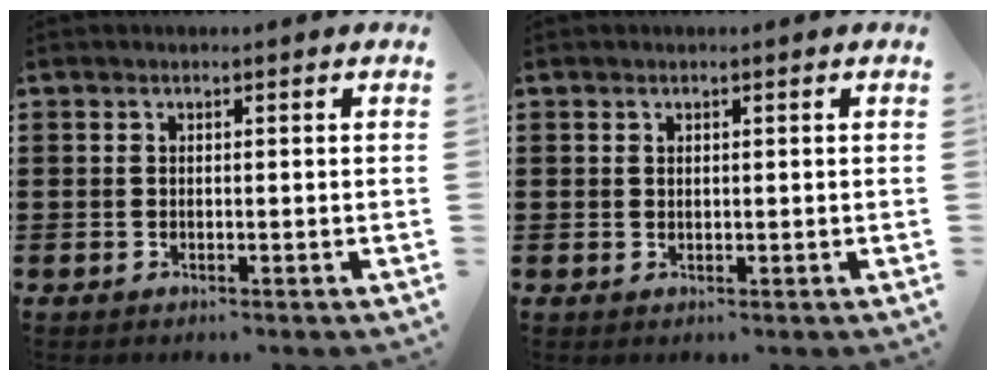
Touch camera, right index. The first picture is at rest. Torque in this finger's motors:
{"motor_torque": [-0.15, 0.46, -0.01, -0.01]}